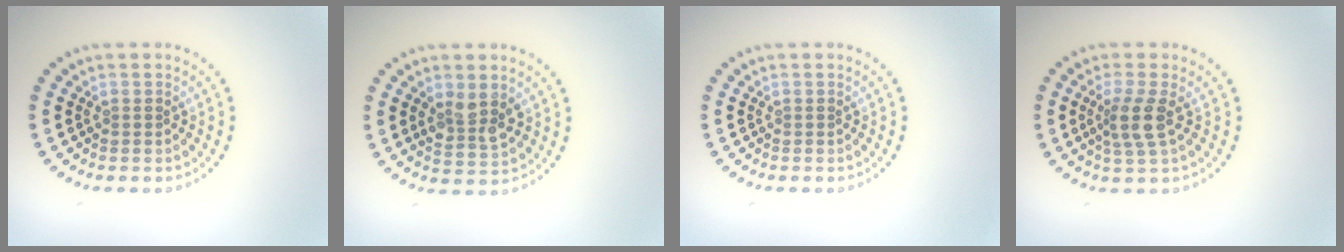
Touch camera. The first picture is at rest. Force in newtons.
{"total": 2.9, "press": 2.8, "slide": 0.8}
{"total": 0.0}
{"total": 2.8, "press": 2.3, "slide": 1.7}